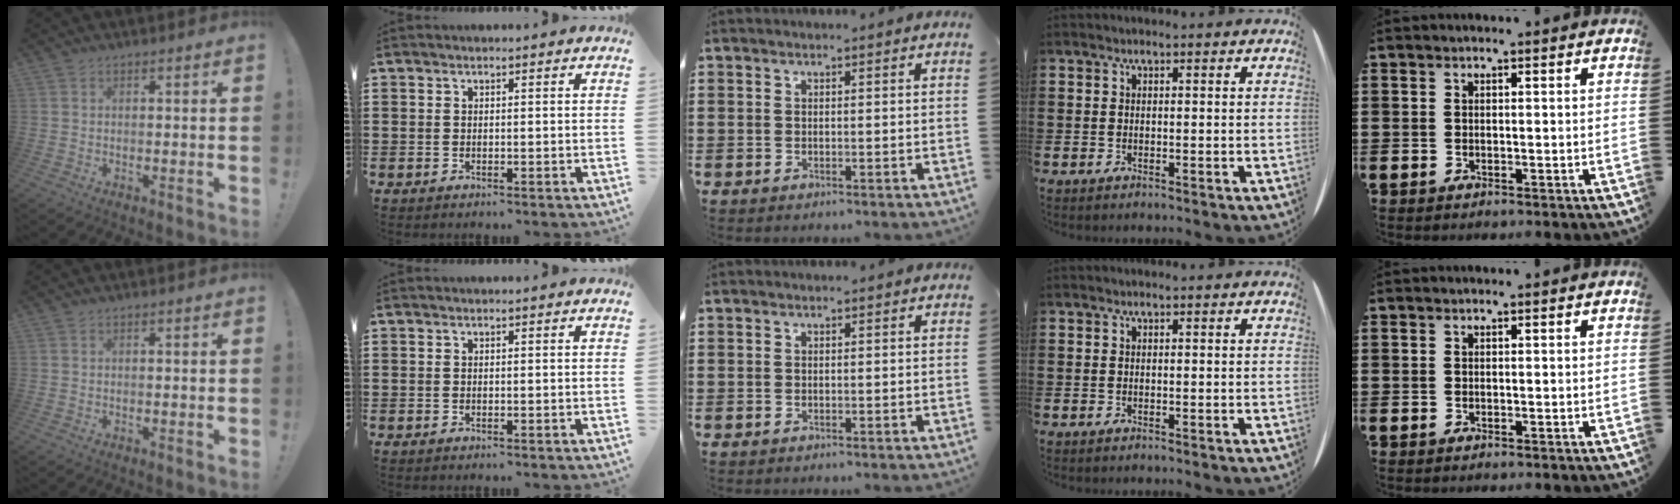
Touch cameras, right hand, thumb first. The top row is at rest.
{}